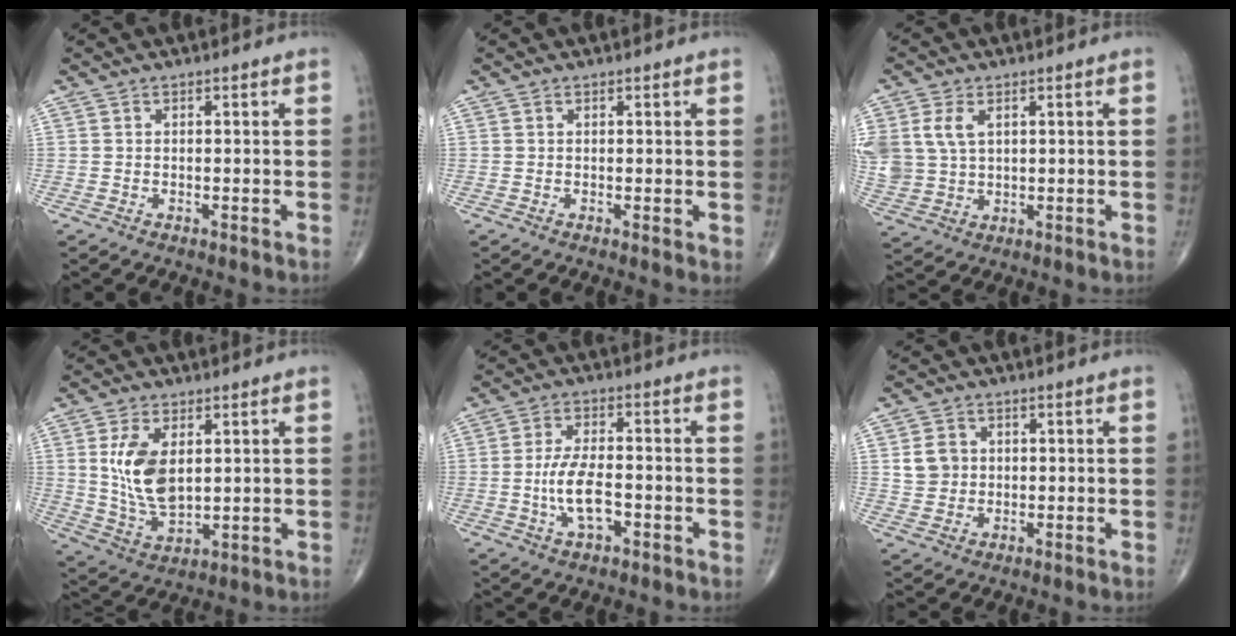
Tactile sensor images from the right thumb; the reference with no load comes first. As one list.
[{"total": 0.9, "force": [0.3, 0.3, 0.8], "torque": [-0.011, -0.005, 0.002]}, {"total": 9.4, "force": [2.8, 6.5, 6.2], "torque": [-0.142, 0.000, 0.066]}, {"total": 11.0, "force": [2.3, 6.1, 8.8], "torque": [-0.161, -0.018, 0.056]}, {"total": 7.8, "force": [-2.1, 3.5, 6.7], "torque": [-0.128, 0.011, -0.039]}, {"total": 4.7, "force": [0.8, 4.2, 2.0], "torque": [-0.018, 0.000, 0.016]}]